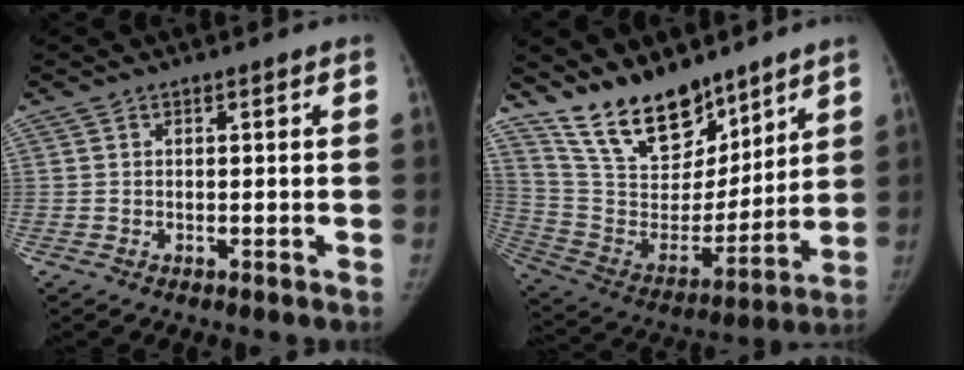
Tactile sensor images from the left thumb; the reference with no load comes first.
{"total": 18.7, "force": [14.6, 8.4, 8.0], "torque": [-0.101, -0.085, 0.270]}